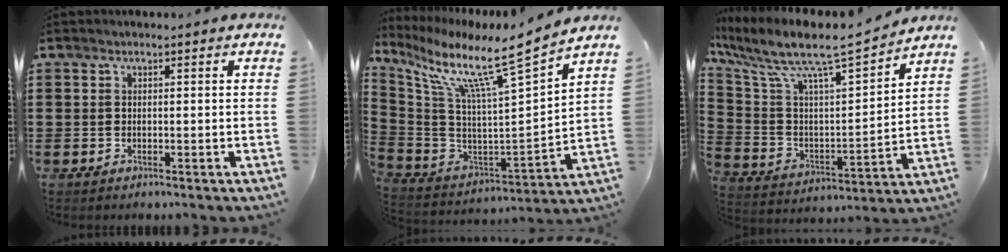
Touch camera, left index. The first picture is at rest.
{"total": 11.0, "force": [8.0, 0.3, 7.6], "torque": [-0.166, -0.062, 0.118]}
{"total": 8.8, "force": [7.2, 1.1, 5.0], "torque": [-0.130, -0.059, 0.113]}